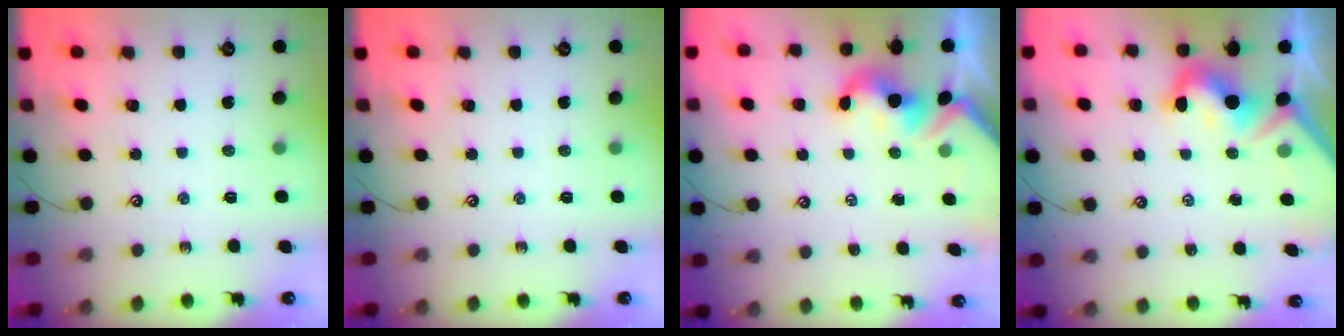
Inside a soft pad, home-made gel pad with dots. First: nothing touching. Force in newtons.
{"total": 0.0}
{"total": 2.6, "press": 2.6, "slide": 0.5}
{"total": 6.0, "press": 5.9, "slide": 1.0}